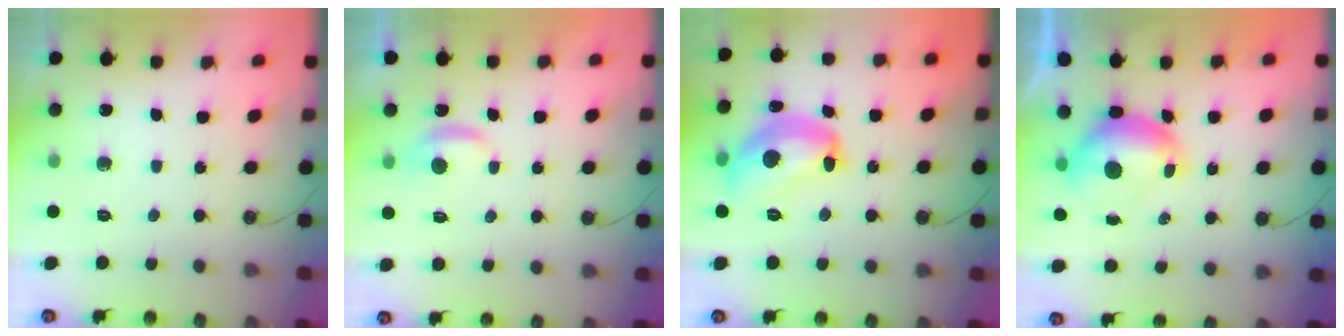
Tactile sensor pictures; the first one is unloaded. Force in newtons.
{"total": 0.7, "press": 0.5, "slide": 0.5}
{"total": 10.8, "press": 10.7, "slide": 0.9}
{"total": 0.6, "press": 0.6, "slide": 0.2}